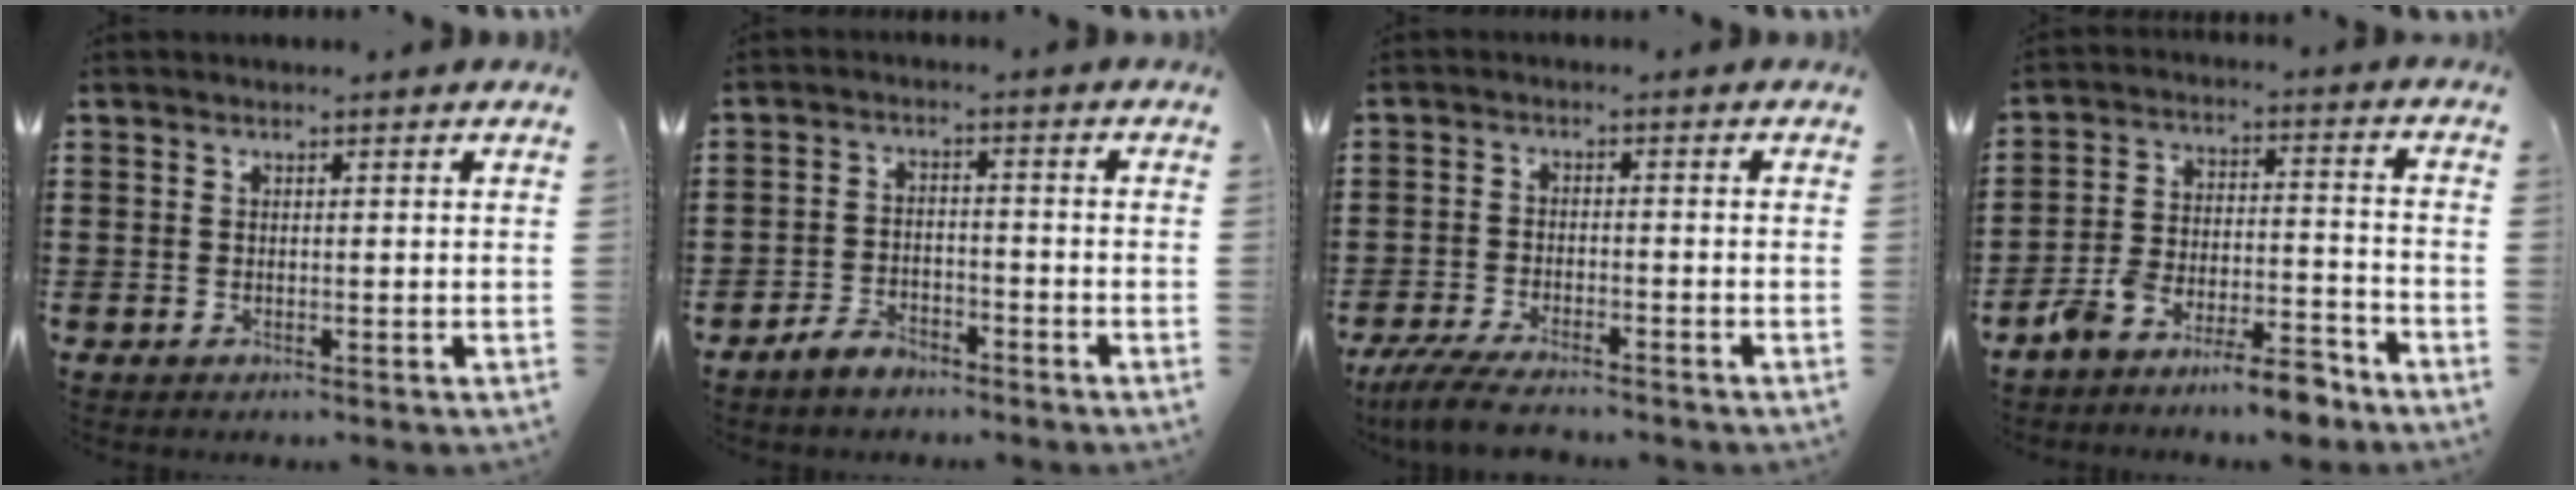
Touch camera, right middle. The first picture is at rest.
{"total": 3.4, "force": [-3.1, 1.0, 0.7], "torque": [-0.016, 0.012, -0.064]}
{"total": 5.0, "force": [-4.5, 0.6, 2.2], "torque": [-0.062, -0.013, -0.092]}
{"total": 8.5, "force": [-8.1, 0.8, 2.7], "torque": [-0.043, 0.021, -0.154]}